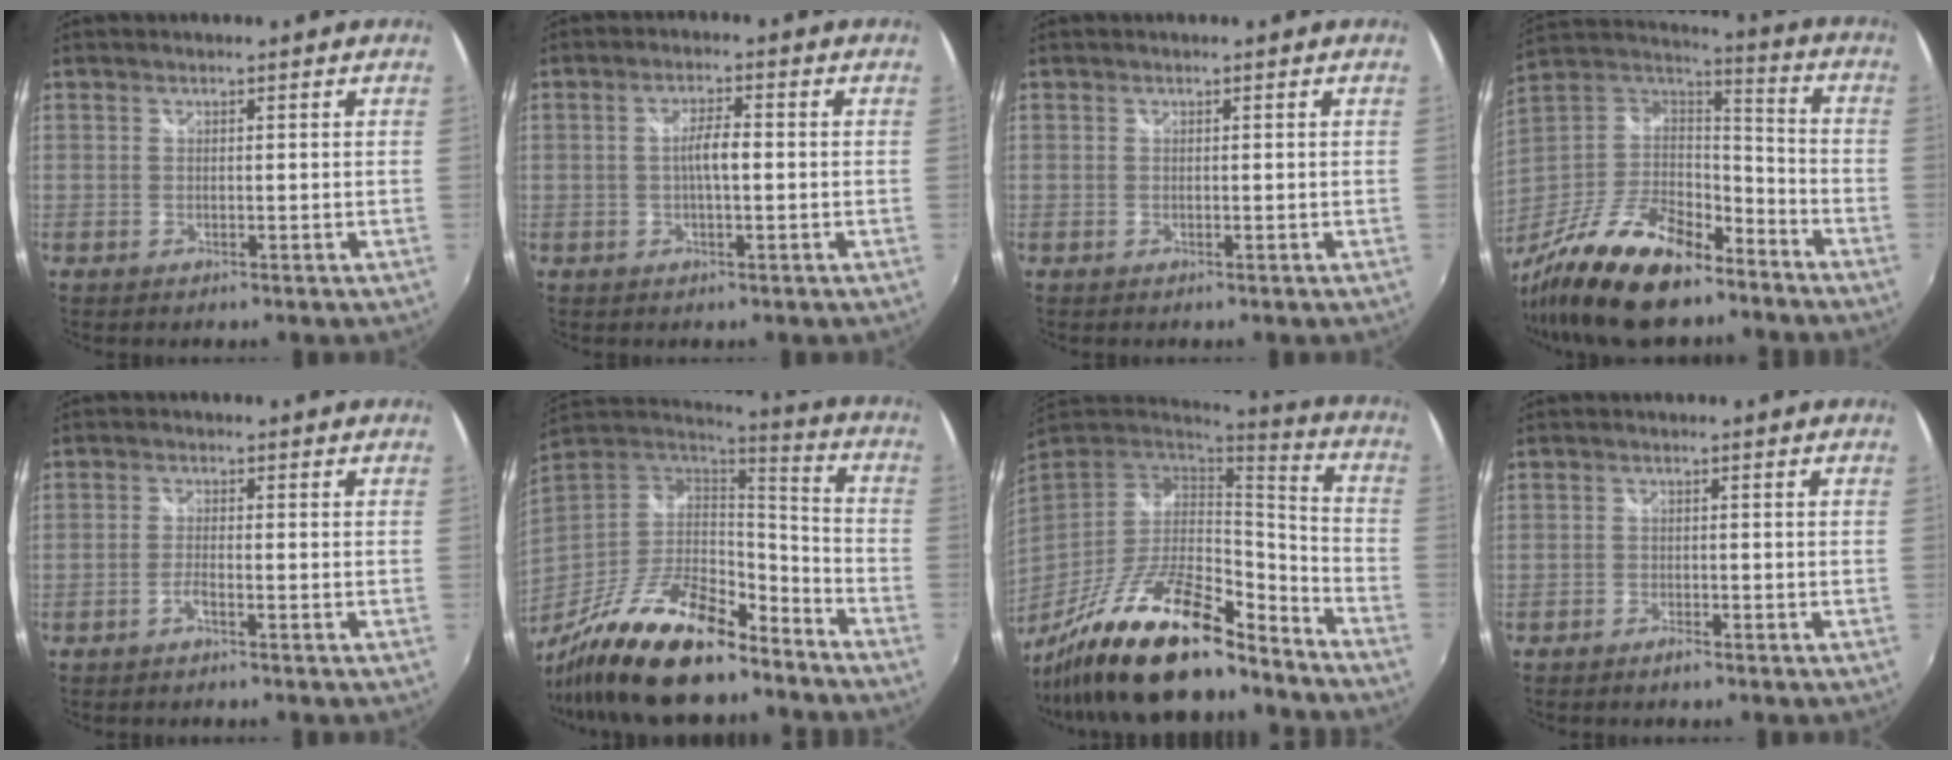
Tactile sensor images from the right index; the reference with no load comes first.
{"total": 3.8, "force": [-0.3, 0.8, 3.7], "torque": [-0.066, 0.005, -0.005]}
{"total": 0.0}
{"total": 26.0, "force": [-17.8, 11.1, 15.4], "torque": [-0.317, -0.019, -0.299]}
{"total": 1.9, "force": [-1.2, 0.1, 1.4], "torque": [-0.036, 0.003, -0.028]}
{"total": 25.5, "force": [-18.3, 8.5, 15.6], "torque": [-0.300, -0.031, -0.302]}
{"total": 24.7, "force": [-17.8, 7.1, 15.6], "torque": [-0.289, -0.034, -0.302]}
{"total": 1.9, "force": [-1.6, 0.6, 0.7], "torque": [-0.022, -0.003, -0.033]}